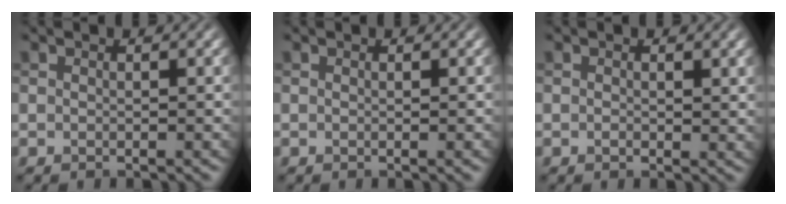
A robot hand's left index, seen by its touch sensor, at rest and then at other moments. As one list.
[{"total": 0.6, "force": [0.0, 0.1, 0.5], "torque": [-0.004, 0.000, -0.001]}, {"total": 1.2, "force": [0.1, 0.6, 1.0], "torque": [-0.012, -0.004, 0.002]}]